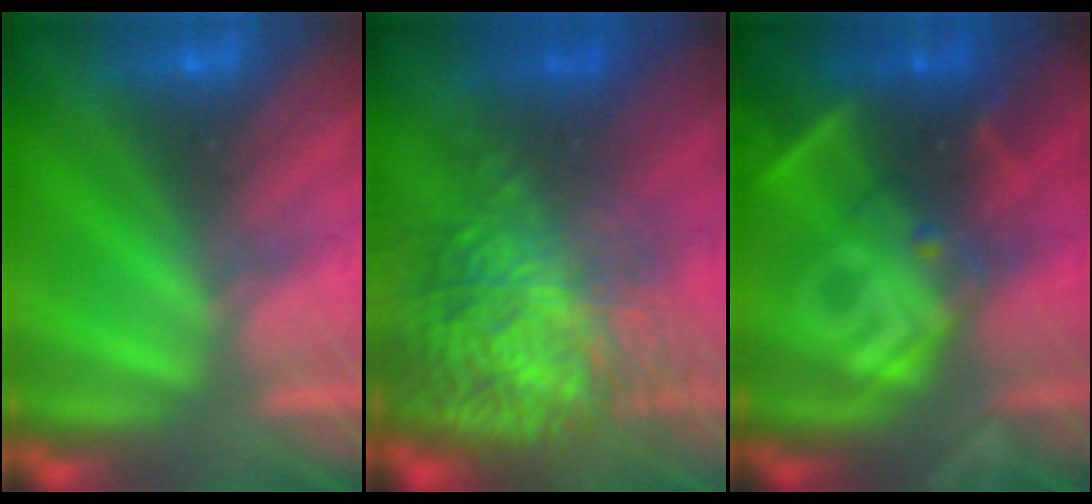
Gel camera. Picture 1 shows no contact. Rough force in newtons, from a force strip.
{"total": 8.6}
{"total": 2.8}